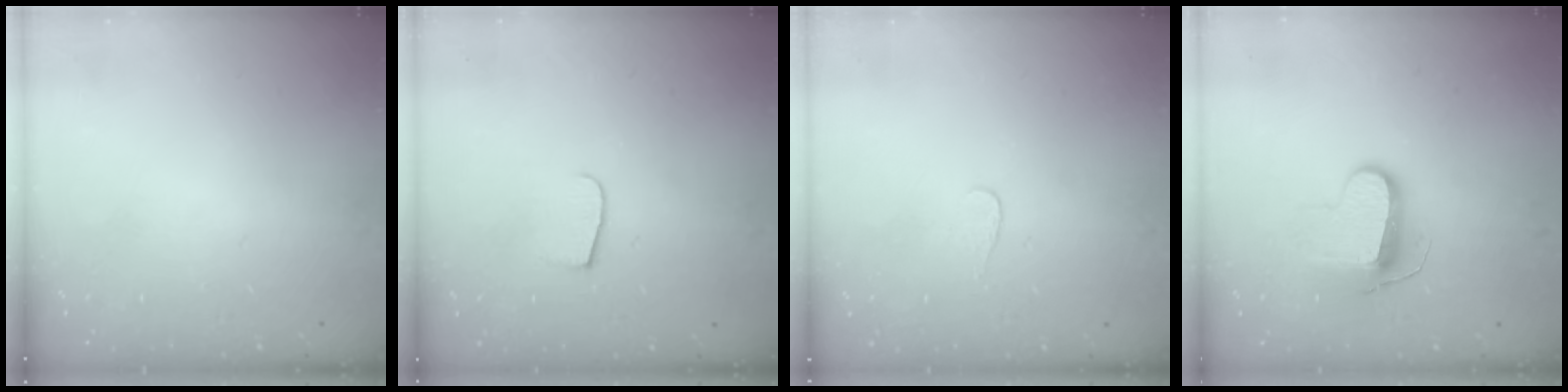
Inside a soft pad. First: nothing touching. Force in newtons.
{"total": 4.9, "press": 4.9, "slide": 0.5}
{"total": 3.3, "press": 3.3, "slide": 0.3}
{"total": 9.9, "press": 9.9, "slide": 0.3}